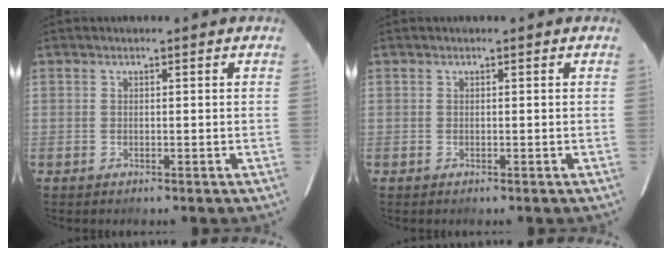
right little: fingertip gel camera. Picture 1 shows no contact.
{"total": 0.0}